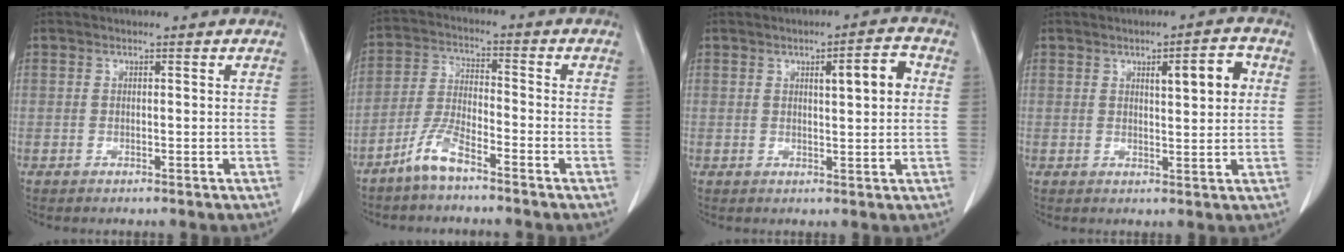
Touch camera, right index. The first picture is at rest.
{"total": 6.1, "force": [-4.6, 1.1, 3.8], "torque": [-0.091, -0.006, -0.096]}
{"total": 5.3, "force": [1.4, 0.9, 5.0], "torque": [-0.073, 0.006, 0.020]}
{"total": 5.6, "force": [1.8, 1.1, 5.1], "torque": [-0.076, 0.006, 0.026]}